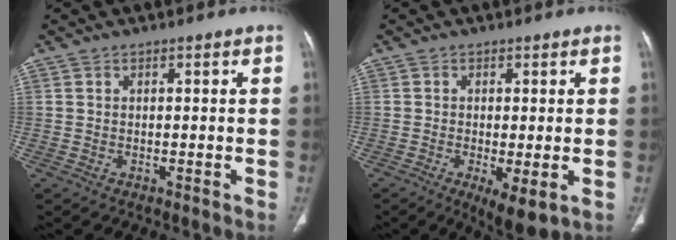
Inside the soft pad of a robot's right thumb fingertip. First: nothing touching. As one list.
[{"total": 6.3, "force": [-1.8, 2.0, 5.7], "torque": [-0.096, -0.020, -0.024]}]